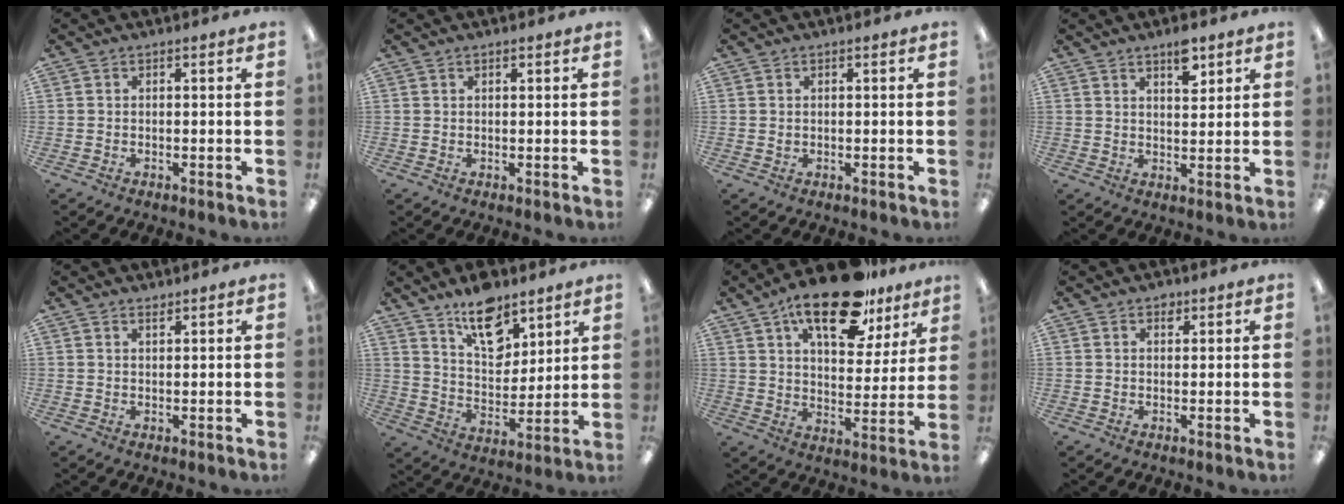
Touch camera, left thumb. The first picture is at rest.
{"total": 0.9, "force": [0.6, 0.4, 0.4], "torque": [-0.009, 0.003, 0.011]}
{"total": 0.6, "force": [0.3, 0.5, 0.2], "torque": [-0.005, 0.003, 0.004]}
{"total": 5.8, "force": [4.1, 2.3, 3.4], "torque": [-0.035, -0.026, 0.066]}
{"total": 1.2, "force": [1.1, 0.3, 0.2], "torque": [-0.006, -0.002, 0.021]}
{"total": 13.6, "force": [9.6, 7.1, 6.5], "torque": [-0.092, -0.057, 0.173]}
{"total": 19.6, "force": [13.1, 8.4, 12.0], "torque": [-0.187, -0.063, 0.217]}
{"total": 1.9, "force": [1.1, 1.2, 0.9], "torque": [-0.002, -0.004, 0.016]}